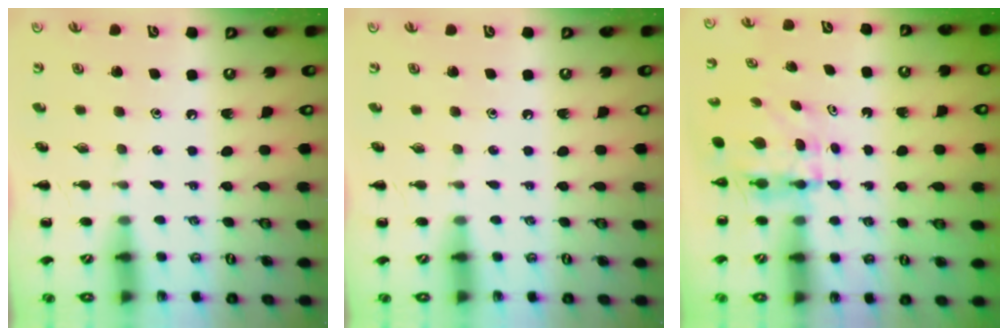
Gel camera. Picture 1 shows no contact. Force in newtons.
{"total": 0.0}
{"total": 3.9, "press": 3.8, "slide": 0.3}